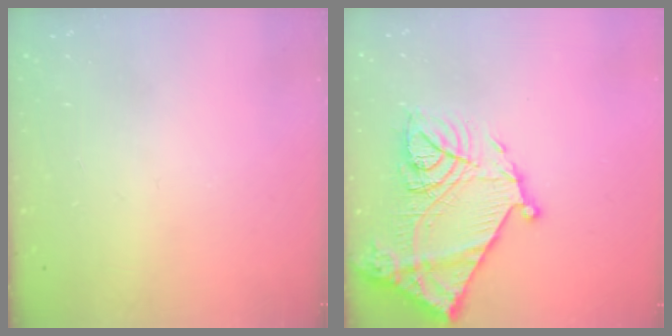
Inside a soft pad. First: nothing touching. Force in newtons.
{"total": 20.6, "press": 20.5, "slide": 1.8}